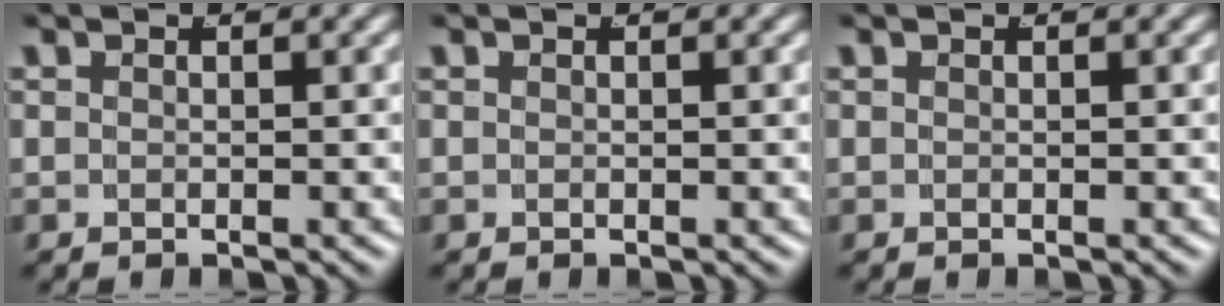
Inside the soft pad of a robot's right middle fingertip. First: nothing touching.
{"total": 0.0}
{"total": 0.0}